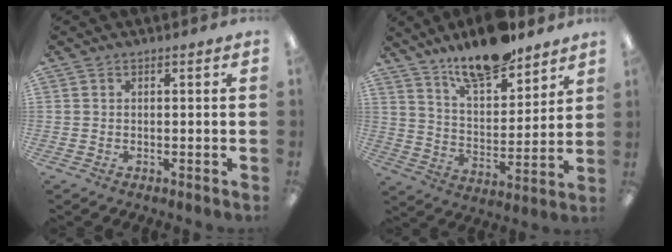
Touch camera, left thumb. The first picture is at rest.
{"total": 14.6, "force": [12.4, 4.4, 6.3], "torque": [-0.104, -0.078, 0.219]}